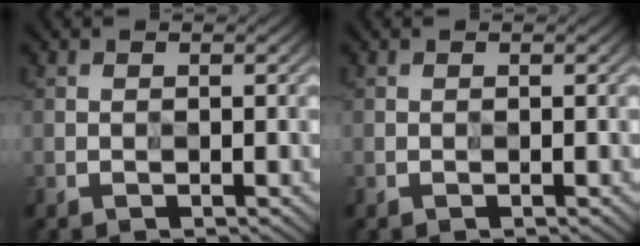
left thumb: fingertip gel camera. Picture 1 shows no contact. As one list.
[{"total": 0.0}]